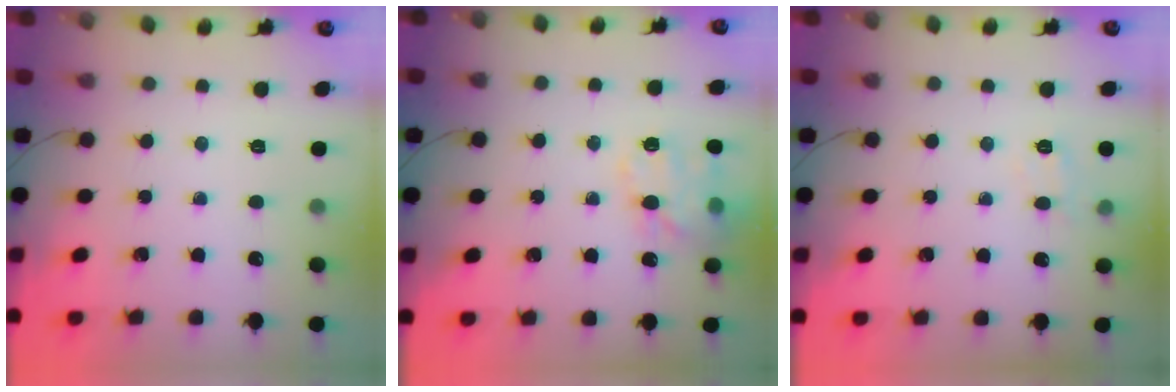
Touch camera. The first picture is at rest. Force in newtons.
{"total": 14.7, "press": 14.5, "slide": 1.9}
{"total": 7.2, "press": 7.1, "slide": 1.4}